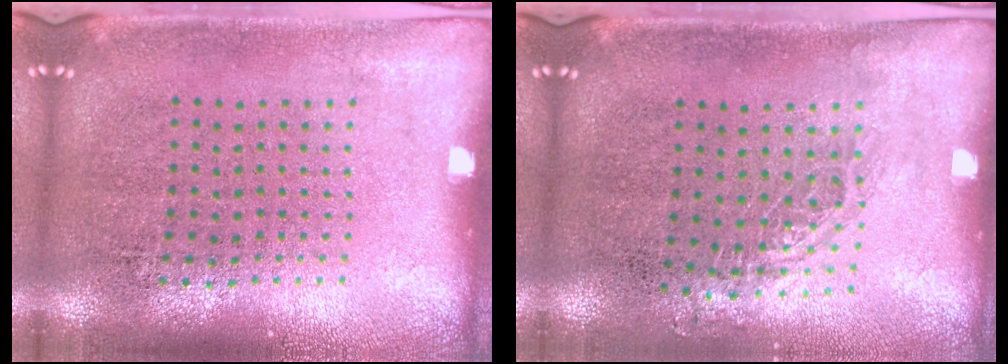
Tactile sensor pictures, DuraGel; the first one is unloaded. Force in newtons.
{"total": 0.8, "press": 0.8, "slide": 0.1}